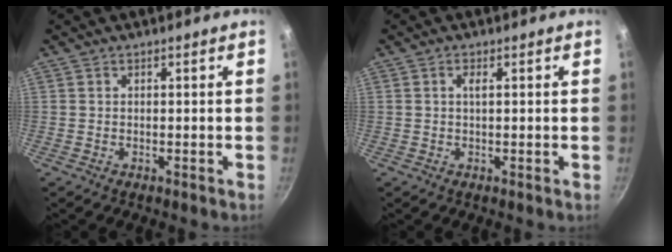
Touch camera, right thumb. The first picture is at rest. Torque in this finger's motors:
{"motor_torque": [0.30, -0.20, 0.16, -0.01, -0.03]}